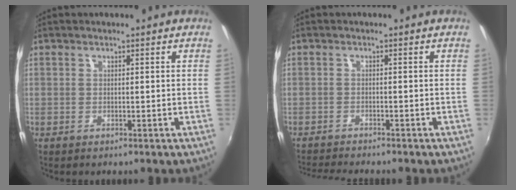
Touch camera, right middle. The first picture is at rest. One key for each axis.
{"total": 4.9, "fx": -4.7, "fy": 0.0, "fz": 1.4, "tx": -0.041, "ty": -0.017, "tz": -0.084}